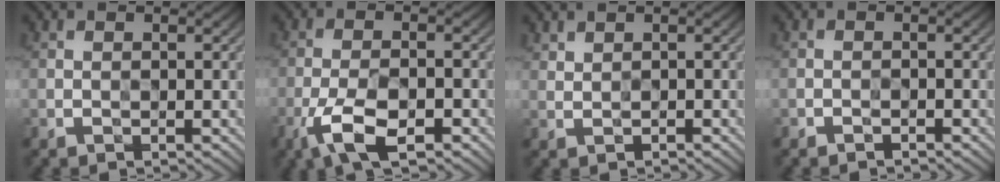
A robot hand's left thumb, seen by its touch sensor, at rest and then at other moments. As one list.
[{"total": 7.4, "force": [-4.1, 2.6, 5.6], "torque": [-0.115, -0.002, -0.079]}, {"total": 1.1, "force": [0.9, 0.4, 0.5], "torque": [-0.014, 0.001, 0.023]}, {"total": 0.9, "force": [-0.8, 0.3, 0.1], "torque": [0.001, -0.001, -0.016]}]